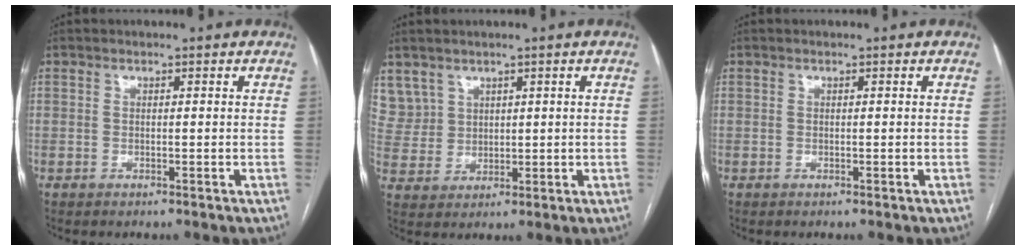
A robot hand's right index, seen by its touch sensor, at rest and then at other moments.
{"total": 6.6, "force": [4.0, 5.2, 0.3], "torque": [-0.014, 0.016, 0.097]}
{"total": 0.0}